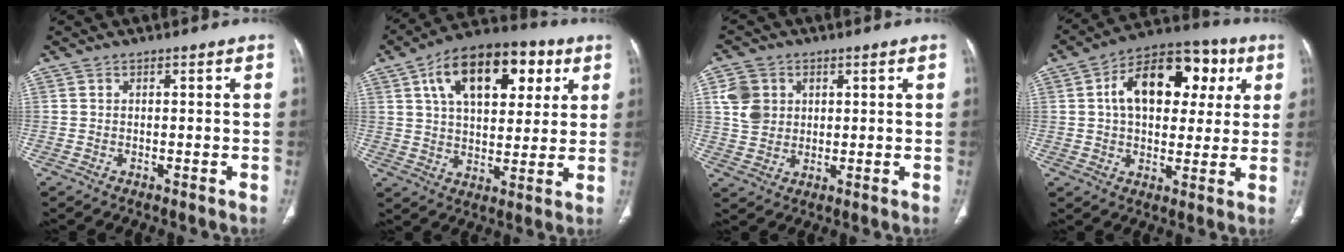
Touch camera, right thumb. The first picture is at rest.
{"total": 19.9, "force": [7.8, 11.0, 14.7], "torque": [-0.193, -0.001, 0.120]}
{"total": 6.9, "force": [1.9, 5.8, 3.1], "torque": [-0.042, -0.004, 0.040]}
{"total": 18.3, "force": [4.7, 11.5, 13.4], "torque": [-0.164, 0.018, 0.065]}